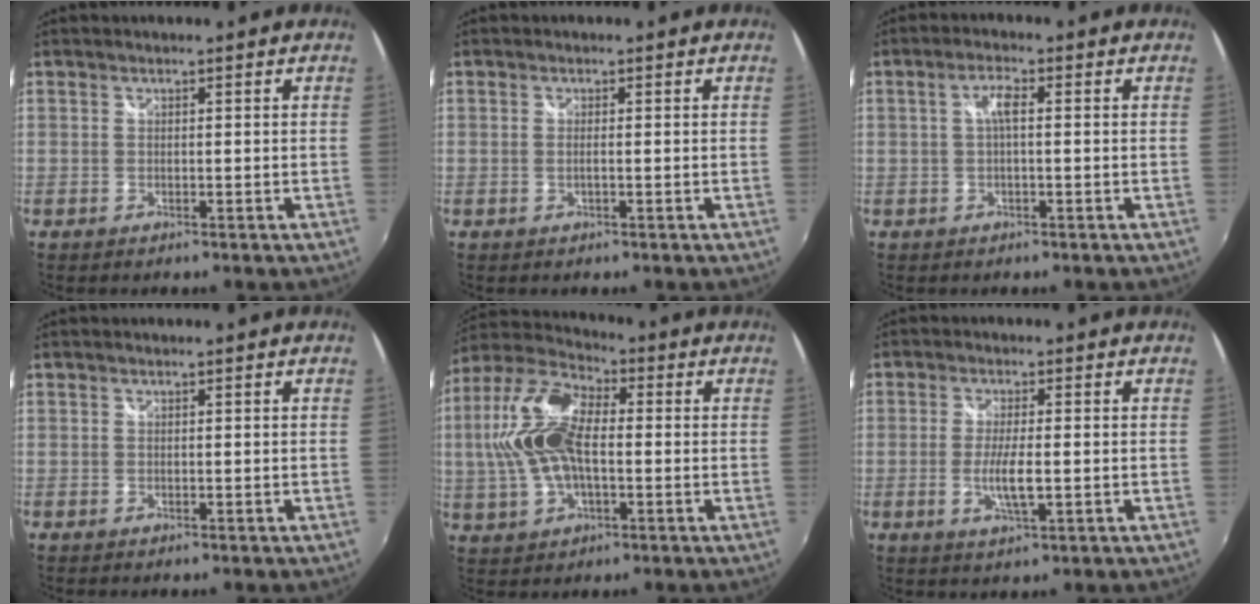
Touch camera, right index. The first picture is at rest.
{"total": 0.9, "force": [-0.2, 0.0, 0.9], "torque": [-0.017, 0.000, -0.005]}
{"total": 2.9, "force": [0.2, 0.7, 2.8], "torque": [-0.055, 0.007, 0.002]}
{"total": 0.0}
{"total": 14.8, "force": [0.0, 7.7, 12.7], "torque": [-0.267, 0.015, -0.002]}
{"total": 5.3, "force": [-1.1, 0.9, 5.1], "torque": [-0.099, -0.010, -0.019]}